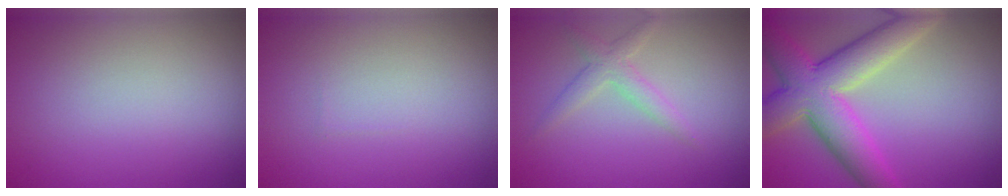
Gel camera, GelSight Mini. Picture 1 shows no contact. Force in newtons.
{"total": 0.0}
{"total": 2.1, "press": 2.1, "slide": 0.1}
{"total": 8.6, "press": 8.6, "slide": 0.7}